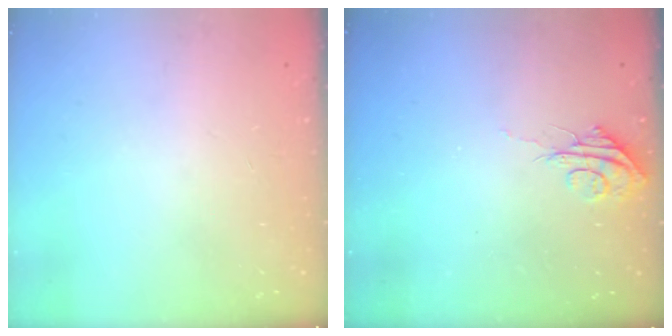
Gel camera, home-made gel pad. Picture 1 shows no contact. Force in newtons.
{"total": 5.5, "press": 5.5, "slide": 0.4}